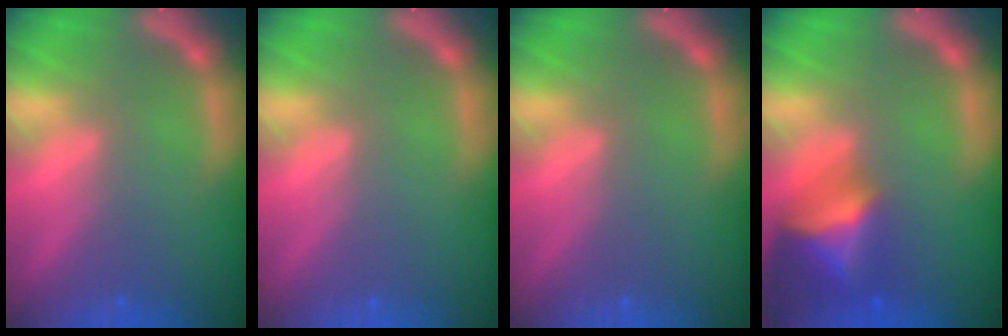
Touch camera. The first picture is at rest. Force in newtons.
{"total": 0.0}
{"total": 0.0}
{"total": 6.4}